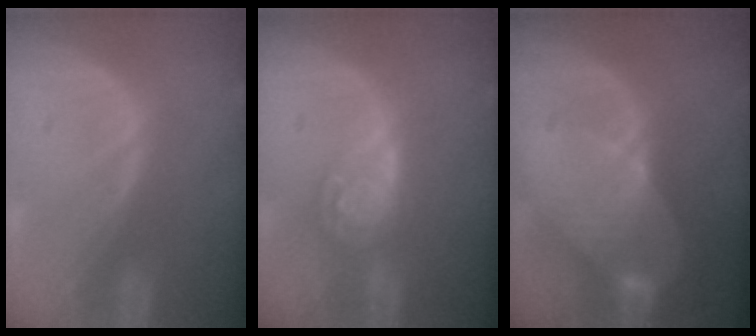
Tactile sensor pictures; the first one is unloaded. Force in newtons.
{"total": 6.3, "press": 6.3, "slide": 0.4}
{"total": 8.2, "press": 7.3, "slide": 3.6}